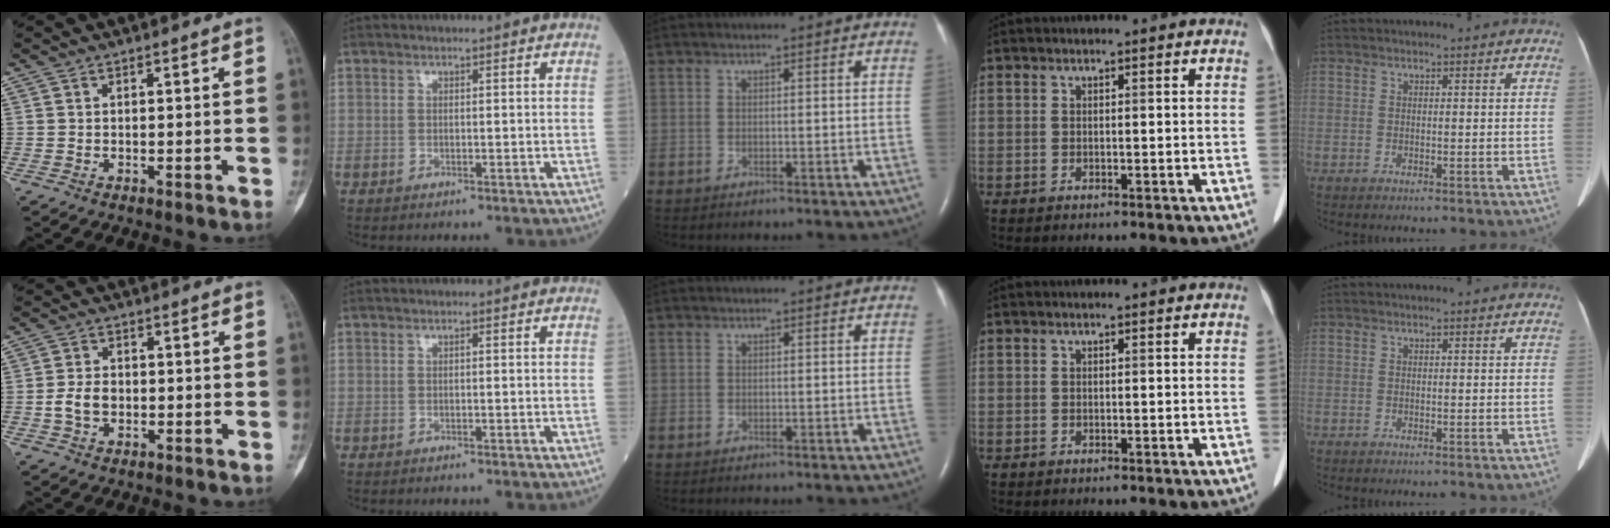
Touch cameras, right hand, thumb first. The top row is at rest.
{"thumb": {"total": 4.3, "force": [-0.7, 3.1, 3.0], "torque": [-0.057, 0.010, -0.015]}}